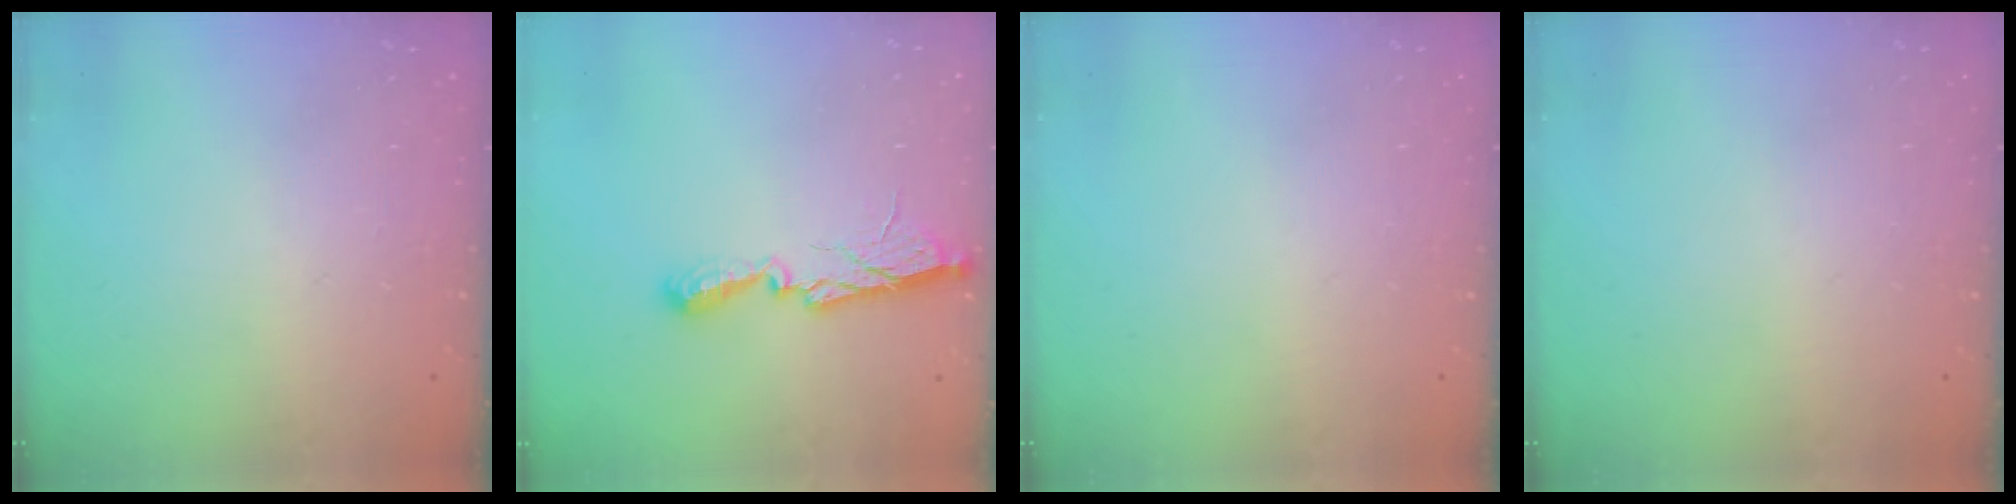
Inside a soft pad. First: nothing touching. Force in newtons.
{"total": 9.9, "press": 9.9, "slide": 0.3}
{"total": 0.0}
{"total": 0.0}